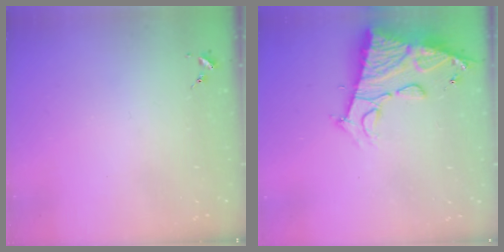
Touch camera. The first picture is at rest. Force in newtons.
{"total": 14.3, "press": 14.2, "slide": 1.3}